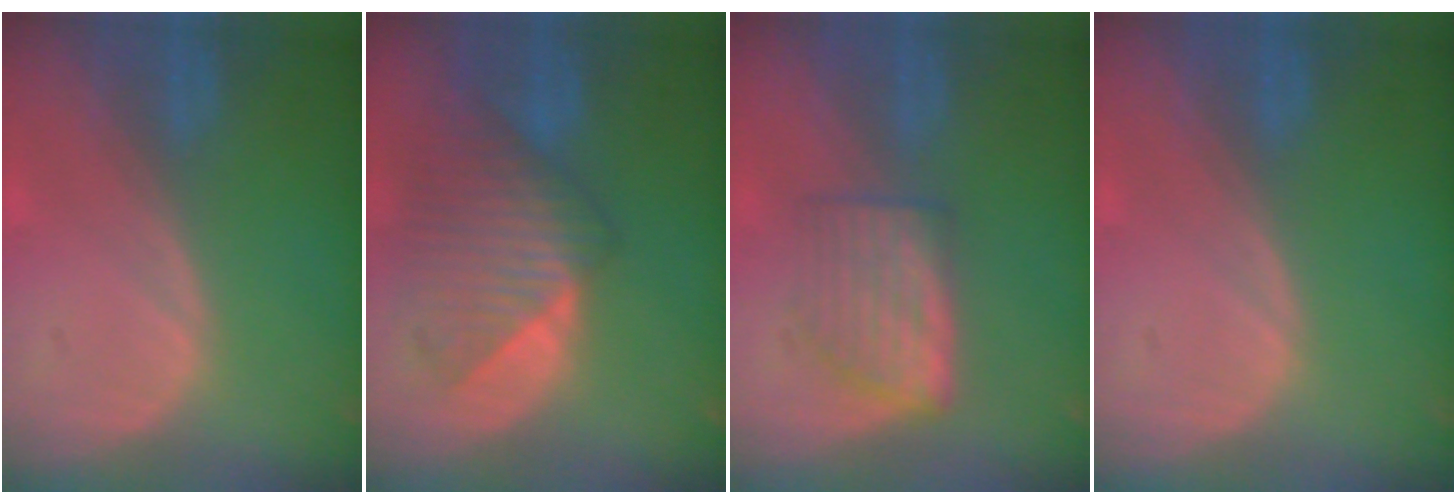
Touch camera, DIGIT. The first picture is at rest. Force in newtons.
{"total": 8.9, "press": 8.0, "slide": 3.7}
{"total": 5.8, "press": 5.4, "slide": 2.1}
{"total": 0.0}